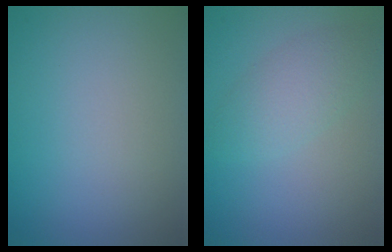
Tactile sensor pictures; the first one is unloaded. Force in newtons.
{"total": 2.7, "press": 2.7, "slide": 0.0}